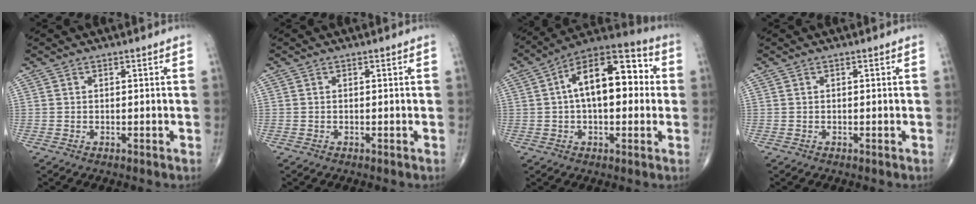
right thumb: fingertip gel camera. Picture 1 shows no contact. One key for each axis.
{"total": 0.0}
{"total": 17.1, "fx": 2.3, "fy": 8.8, "fz": 14.5, "tx": -0.200, "ty": 0.042, "tz": 0.025}
{"total": 0.0}